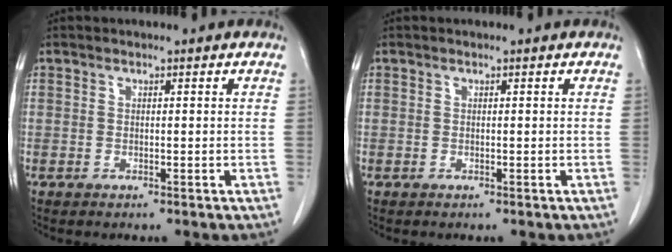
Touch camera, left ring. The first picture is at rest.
{"total": 0.0}